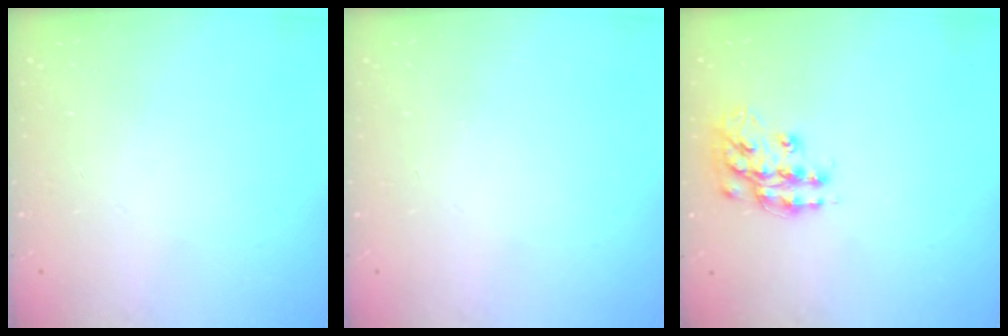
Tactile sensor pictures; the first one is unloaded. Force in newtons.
{"total": 0.0}
{"total": 13.7, "press": 13.7, "slide": 0.9}